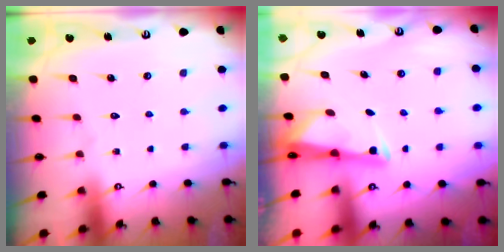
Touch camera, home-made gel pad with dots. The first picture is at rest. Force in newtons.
{"total": 2.8, "press": 2.7, "slide": 0.4}